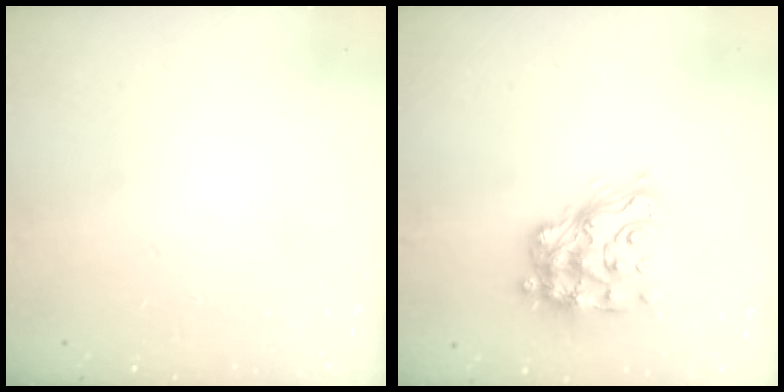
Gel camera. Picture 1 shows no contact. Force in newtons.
{"total": 16.2, "press": 16.2, "slide": 1.0}